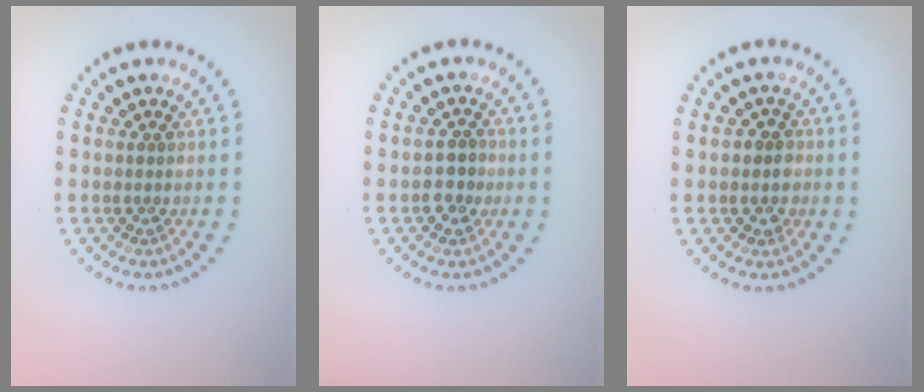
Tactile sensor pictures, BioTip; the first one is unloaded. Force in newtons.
{"total": 2.2, "press": 2.2, "slide": 0.3}
{"total": 2.0, "press": 1.8, "slide": 0.8}